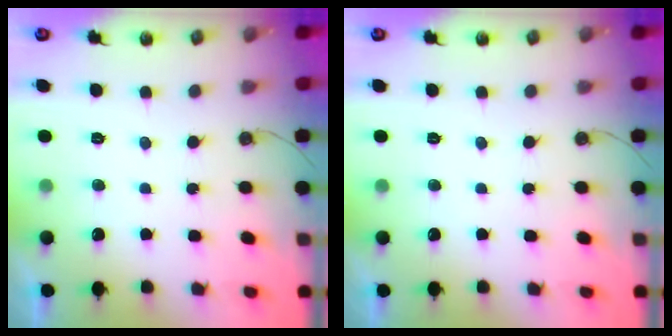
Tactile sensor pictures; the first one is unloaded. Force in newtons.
{"total": 0.0}